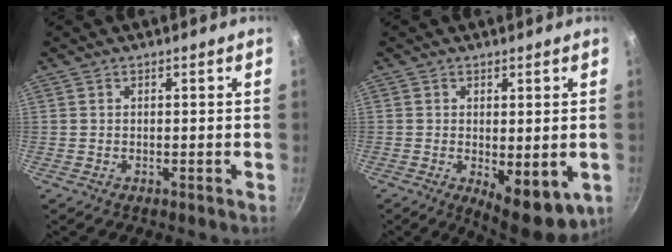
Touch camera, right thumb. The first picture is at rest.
{"total": 9.1, "force": [-1.5, 3.8, 8.1], "torque": [-0.093, -0.011, -0.007]}